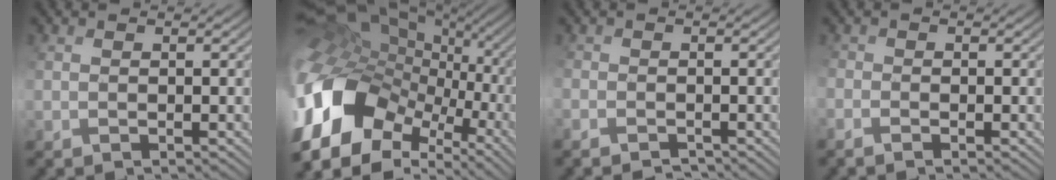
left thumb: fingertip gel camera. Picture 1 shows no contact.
{"total": 20.3, "force": [-2.7, 15.0, 13.5], "torque": [-0.341, -0.011, -0.039]}
{"total": 2.7, "force": [-2.3, 1.1, 0.9], "torque": [-0.014, -0.010, -0.045]}
{"total": 1.7, "force": [-1.4, 0.8, 0.7], "torque": [-0.019, -0.007, -0.033]}